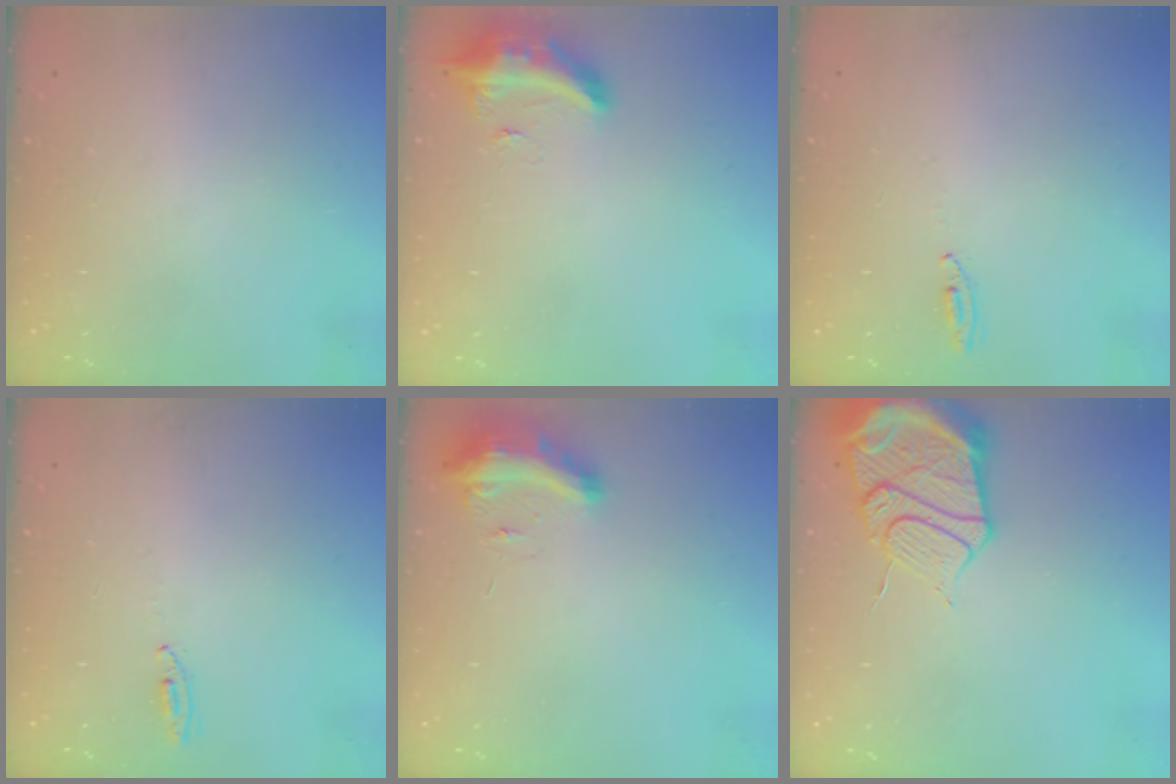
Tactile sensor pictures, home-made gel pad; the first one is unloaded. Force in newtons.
{"total": 12.6, "press": 10.6, "slide": 6.9}
{"total": 2.7, "press": 2.5, "slide": 1.0}
{"total": 2.7, "press": 2.5, "slide": 1.0}
{"total": 9.3, "press": 9.2, "slide": 0.9}
{"total": 17.2, "press": 17.1, "slide": 1.7}